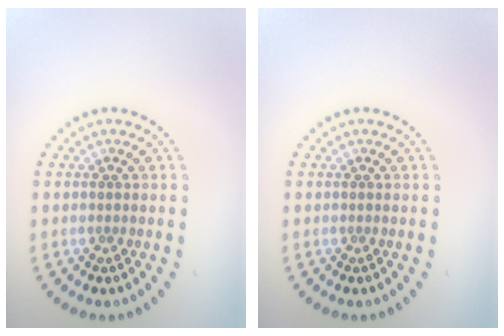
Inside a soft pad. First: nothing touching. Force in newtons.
{"total": 0.0}